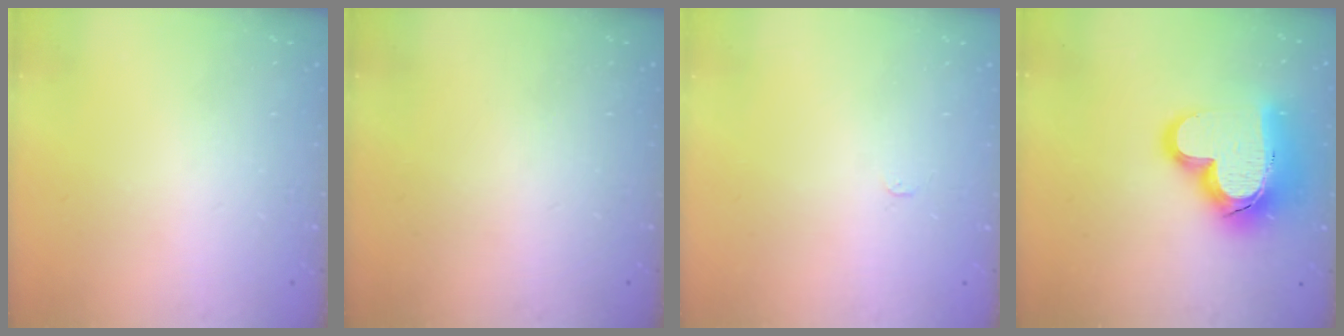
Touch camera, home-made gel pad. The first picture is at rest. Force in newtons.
{"total": 0.0}
{"total": 2.4, "press": 2.4, "slide": 0.3}
{"total": 20.9, "press": 20.8, "slide": 1.9}